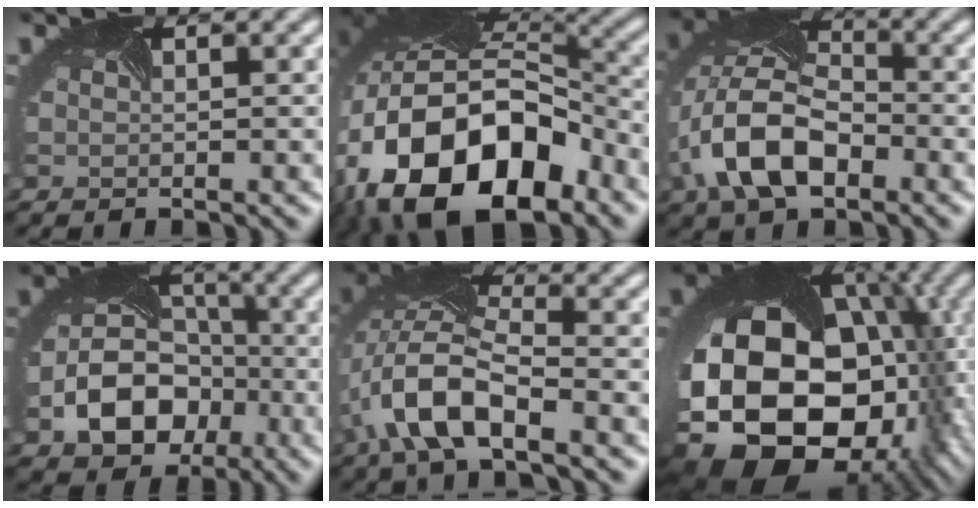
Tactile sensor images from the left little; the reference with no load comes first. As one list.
[{"total": 18.0, "force": [-7.6, 11.1, 12.0], "torque": [-0.232, -0.025, -0.117]}, {"total": 9.0, "force": [-3.1, 5.3, 6.6], "torque": [-0.153, -0.003, -0.064]}, {"total": 8.7, "force": [-3.2, 6.2, 5.0], "torque": [-0.095, -0.020, -0.053]}, {"total": 8.2, "force": [-3.6, 3.3, 6.6], "torque": [-0.149, 0.007, -0.074]}, {"total": 19.8, "force": [-5.9, 13.8, 13.0], "torque": [-0.261, -0.042, -0.080]}]